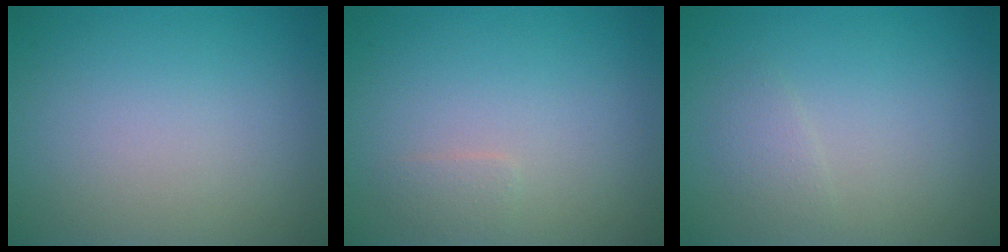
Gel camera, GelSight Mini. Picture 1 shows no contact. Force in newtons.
{"total": 0.9, "press": 0.9, "slide": 0.0}
{"total": 1.2, "press": 1.2, "slide": 0.0}